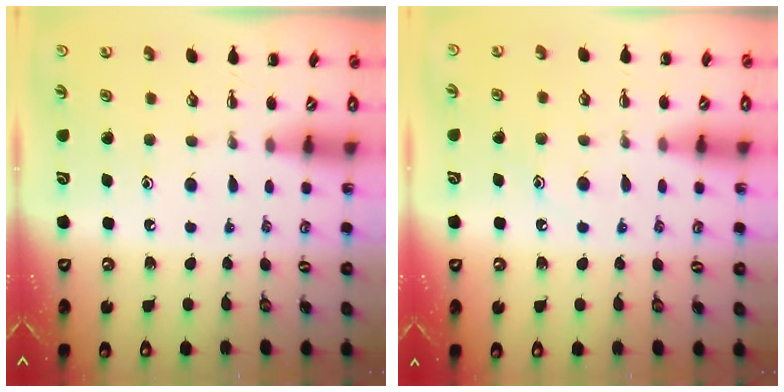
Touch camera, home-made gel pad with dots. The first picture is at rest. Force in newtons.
{"total": 8.0, "press": 7.8, "slide": 1.8}